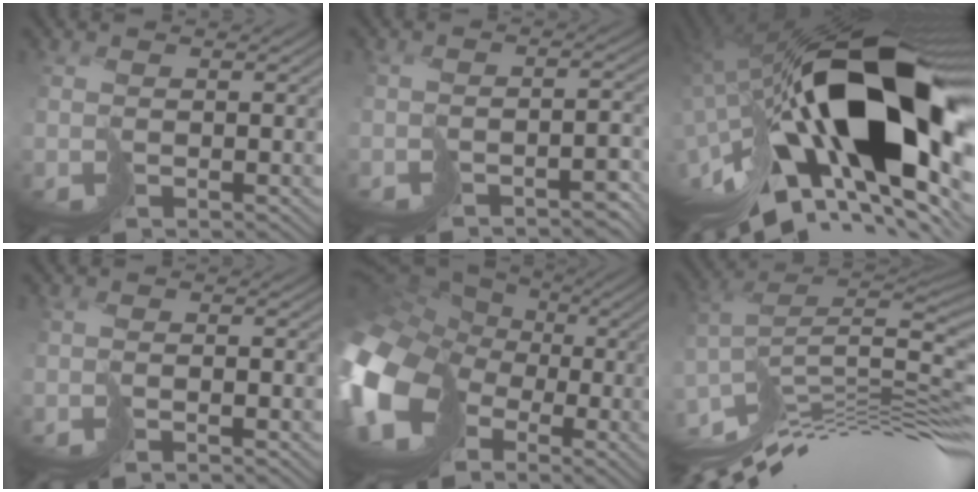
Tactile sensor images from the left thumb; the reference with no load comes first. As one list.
[{"total": 4.6, "force": [-3.8, 1.8, 2.0], "torque": [-0.011, -0.011, -0.053]}, {"total": 20.0, "force": [-1.6, 9.5, 17.5], "torque": [-0.345, -0.027, -0.024]}, {"total": 1.6, "force": [-1.6, -0.2, 0.2], "torque": [0.005, 0.003, -0.031]}, {"total": 20.5, "force": [-5.4, 15.4, 12.4], "torque": [-0.332, -0.039, -0.087]}, {"total": 14.0, "force": [-5.1, 3.5, 12.5], "torque": [-0.208, 0.018, -0.089]}]